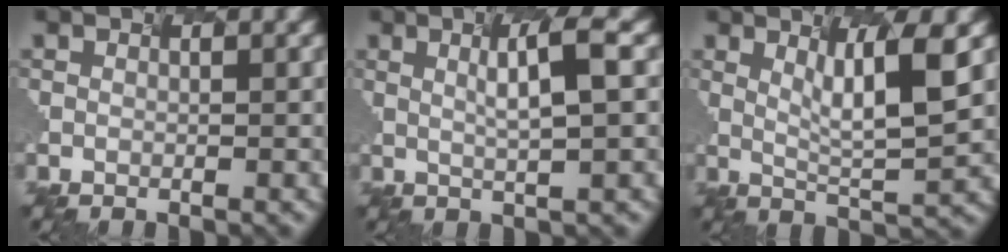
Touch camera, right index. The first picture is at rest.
{"total": 2.8, "force": [0.4, -0.7, 2.7], "torque": [-0.074, -0.002, 0.035]}
{"total": 3.7, "force": [1.1, -0.6, 3.4], "torque": [-0.096, -0.019, 0.051]}